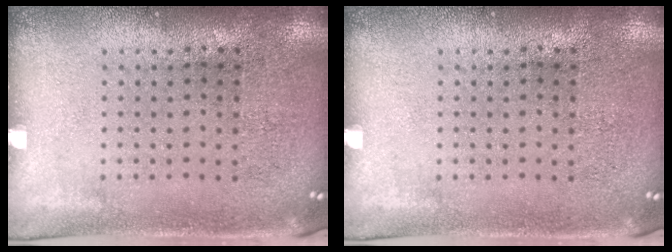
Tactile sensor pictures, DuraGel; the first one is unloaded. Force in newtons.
{"total": 0.0}